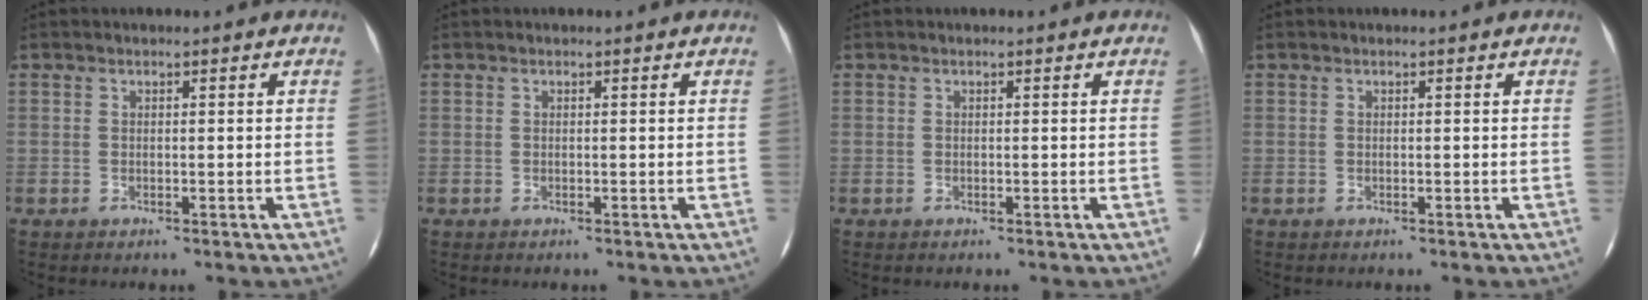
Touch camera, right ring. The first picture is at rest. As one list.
[{"total": 0.0}, {"total": 0.0}, {"total": 0.0}]